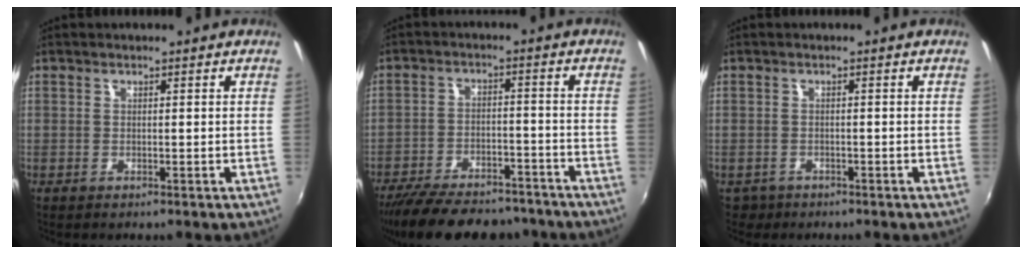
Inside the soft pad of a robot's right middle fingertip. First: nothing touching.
{"total": 19.8, "force": [-16.5, 6.8, 8.6], "torque": [-0.180, -0.012, -0.235]}
{"total": 2.4, "force": [-1.5, 1.9, 0.3], "torque": [-0.014, -0.003, -0.024]}